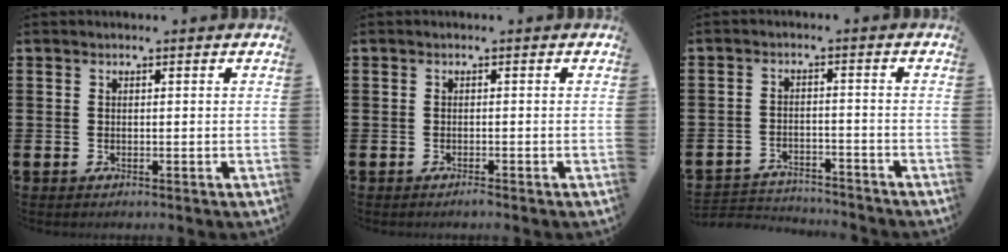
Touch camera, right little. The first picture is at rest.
{"total": 0.6, "force": [-0.5, 0.0, 0.2], "torque": [-0.004, -0.004, -0.010]}
{"total": 3.0, "force": [-2.9, 0.4, -0.1], "torque": [-0.005, 0.003, -0.065]}